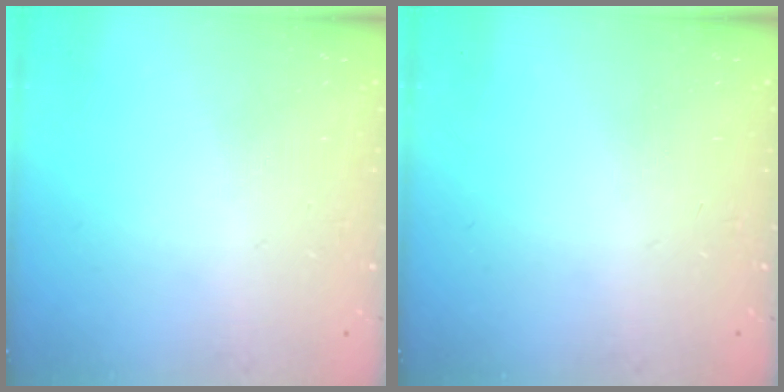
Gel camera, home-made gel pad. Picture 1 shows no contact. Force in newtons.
{"total": 0.0}